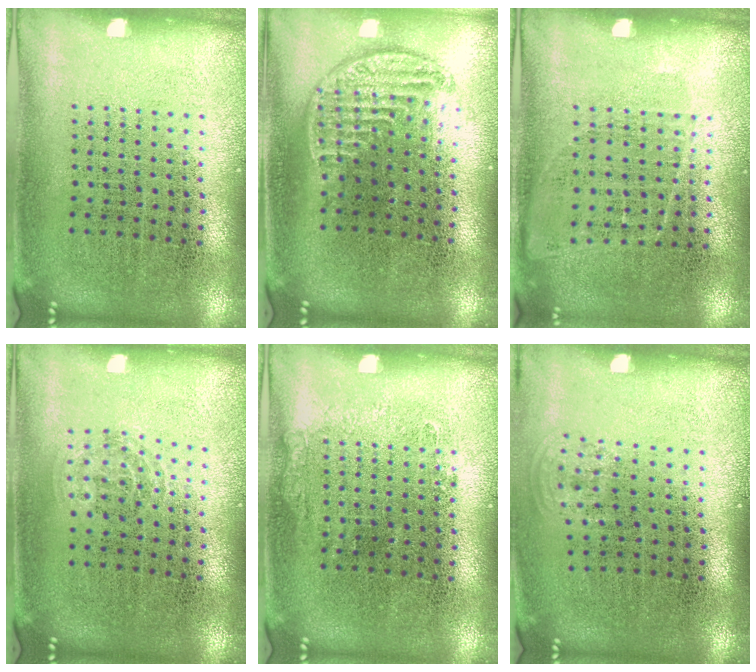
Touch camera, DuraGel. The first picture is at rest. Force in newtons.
{"total": 1.2, "press": 1.0, "slide": 0.6}
{"total": 1.0, "press": 0.8, "slide": 0.6}
{"total": 0.9, "press": 0.6, "slide": 0.7}
{"total": 0.6, "press": 0.5, "slide": 0.2}
{"total": 0.8, "press": 0.6, "slide": 0.5}